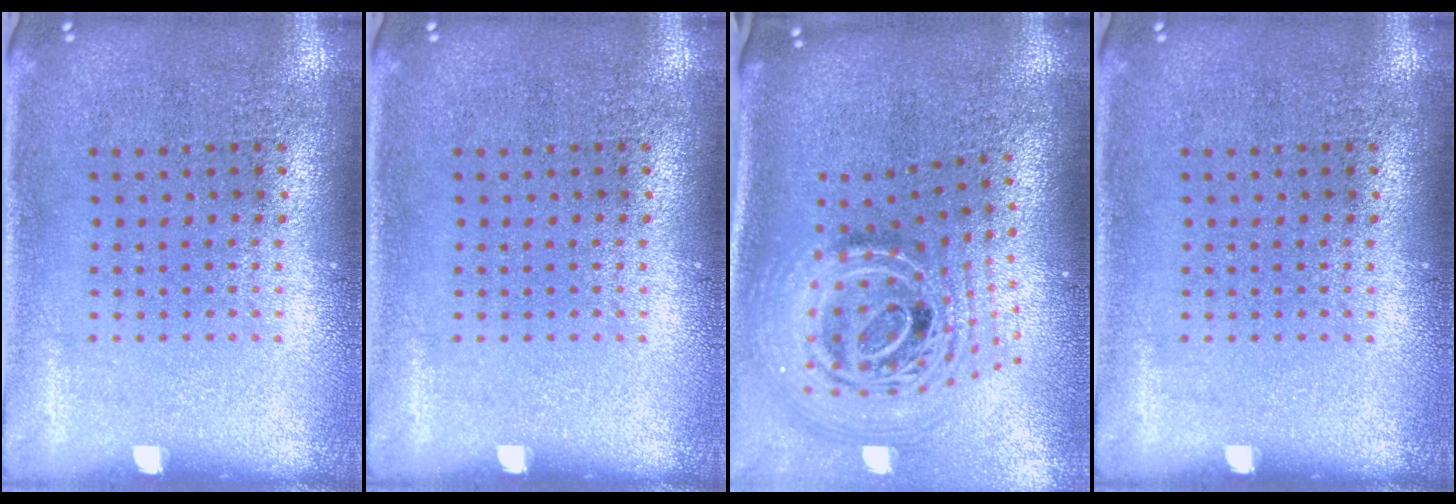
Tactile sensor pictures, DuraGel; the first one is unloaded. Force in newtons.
{"total": 0.0}
{"total": 3.0, "press": 2.1, "slide": 2.2}
{"total": 0.0}